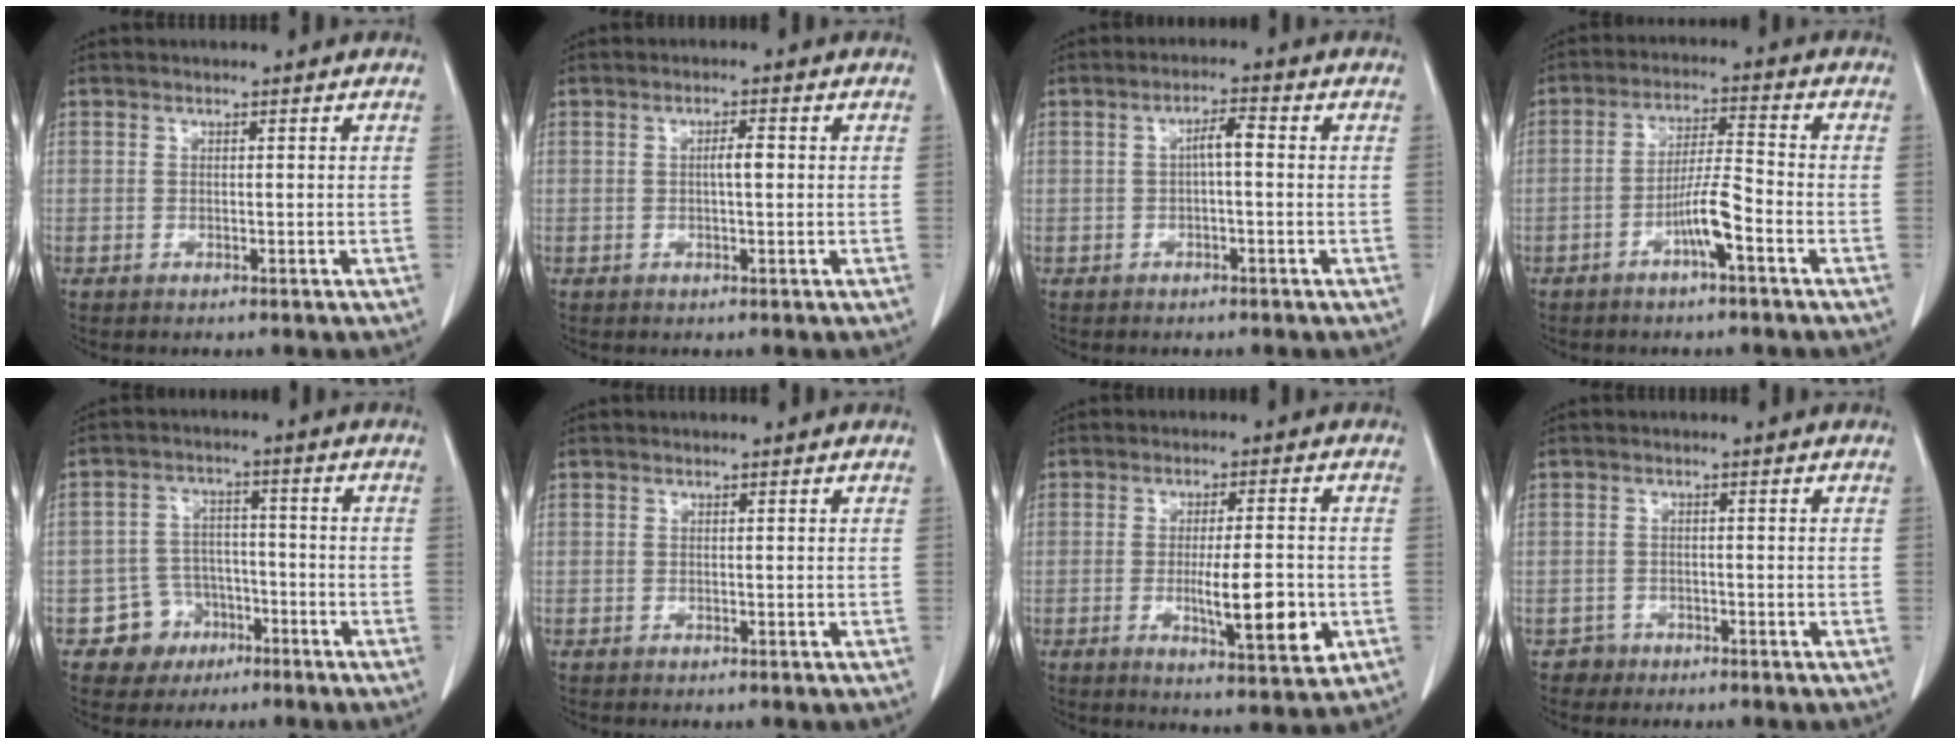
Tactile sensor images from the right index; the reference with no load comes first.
{"total": 2.1, "force": [0.1, 0.3, 2.0], "torque": [-0.036, 0.003, 0.001]}
{"total": 2.9, "force": [0.0, 0.5, 2.9], "torque": [-0.050, 0.009, -0.001]}
{"total": 6.3, "force": [-2.9, 0.3, 5.6], "torque": [-0.109, 0.007, -0.053]}
{"total": 6.1, "force": [-3.2, 5.2, 0.4], "torque": [0.004, 0.015, -0.045]}
{"total": 0.0}
{"total": 9.5, "force": [-2.1, 1.6, 9.1], "torque": [-0.141, -0.015, -0.030]}
{"total": 1.6, "force": [-1.1, 1.1, -0.4], "torque": [0.007, 0.007, -0.023]}